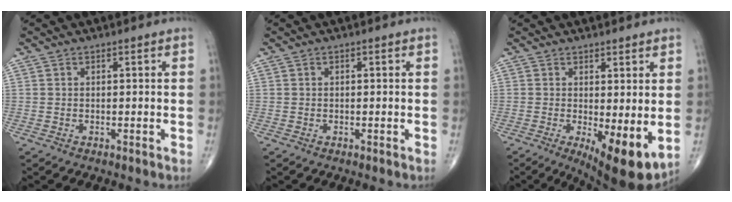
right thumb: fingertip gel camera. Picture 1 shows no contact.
{"total": 0.0}
{"total": 9.9, "force": [-0.8, 3.1, 9.4], "torque": [-0.133, -0.020, -0.002]}